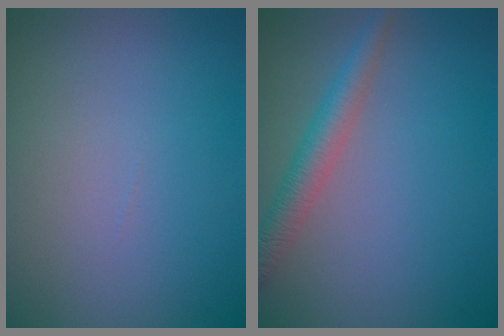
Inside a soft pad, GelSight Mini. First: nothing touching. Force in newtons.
{"total": 2.9, "press": 2.9, "slide": 0.1}